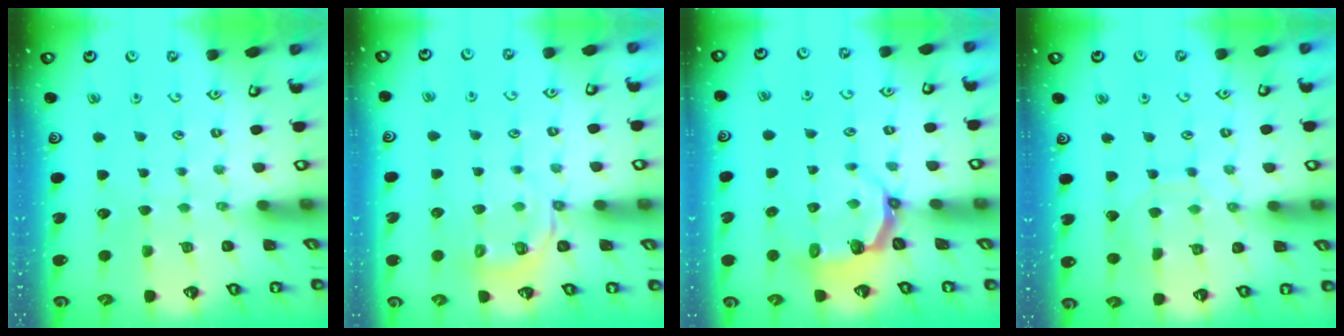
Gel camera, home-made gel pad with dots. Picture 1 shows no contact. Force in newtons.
{"total": 5.8, "press": 5.5, "slide": 1.9}
{"total": 4.1, "press": 3.0, "slide": 2.9}
{"total": 7.5, "press": 7.4, "slide": 0.6}